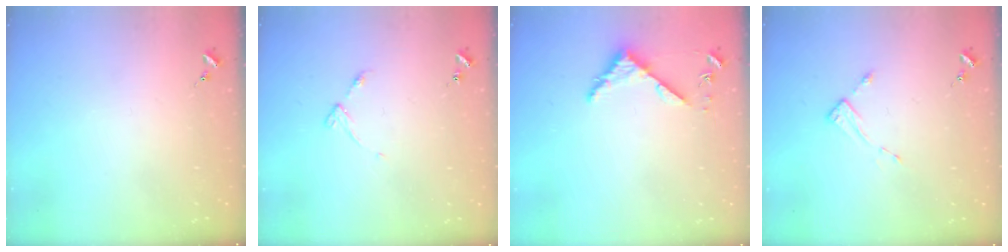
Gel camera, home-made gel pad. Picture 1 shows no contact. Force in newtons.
{"total": 4.9, "press": 4.9, "slide": 0.6}
{"total": 4.3, "press": 4.3, "slide": 0.4}
{"total": 2.6, "press": 2.6, "slide": 0.3}